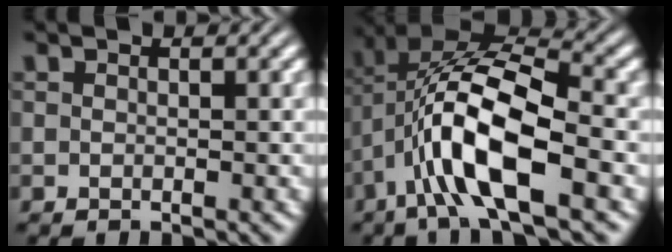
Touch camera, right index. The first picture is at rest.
{"total": 10.6, "force": [0.0, 6.2, 8.6], "torque": [-0.168, -0.017, -0.001]}